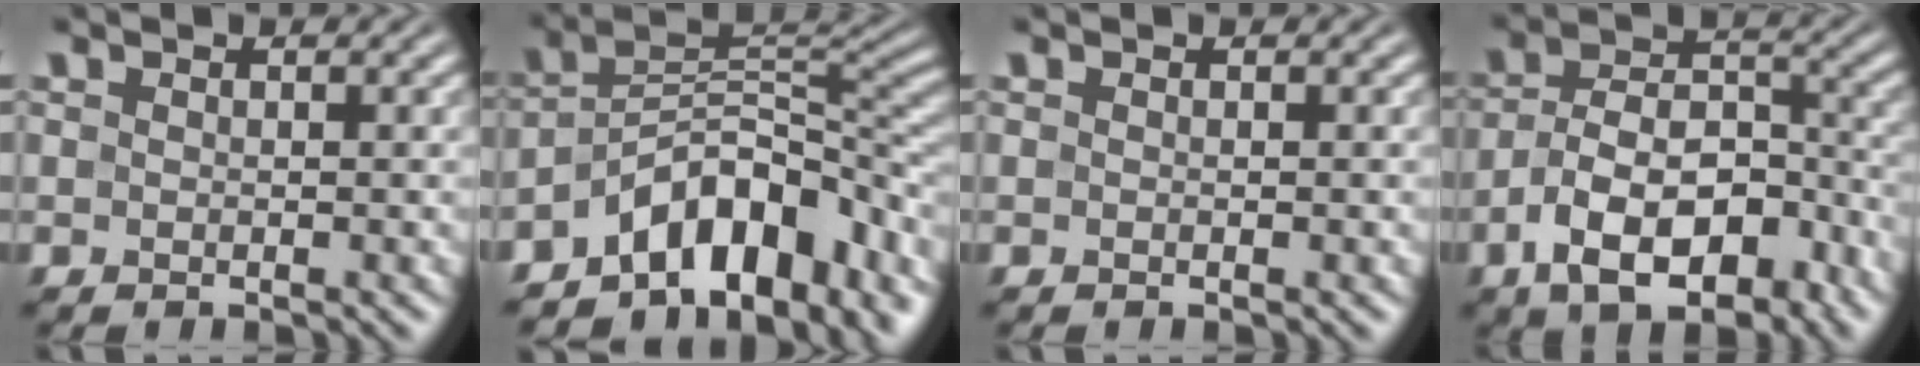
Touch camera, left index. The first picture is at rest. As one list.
[{"total": 11.2, "force": [-6.6, 6.0, 6.7], "torque": [-0.094, 0.010, -0.127]}, {"total": 0.0}, {"total": 9.8, "force": [-5.5, 4.9, 6.6], "torque": [-0.111, 0.002, -0.102]}]